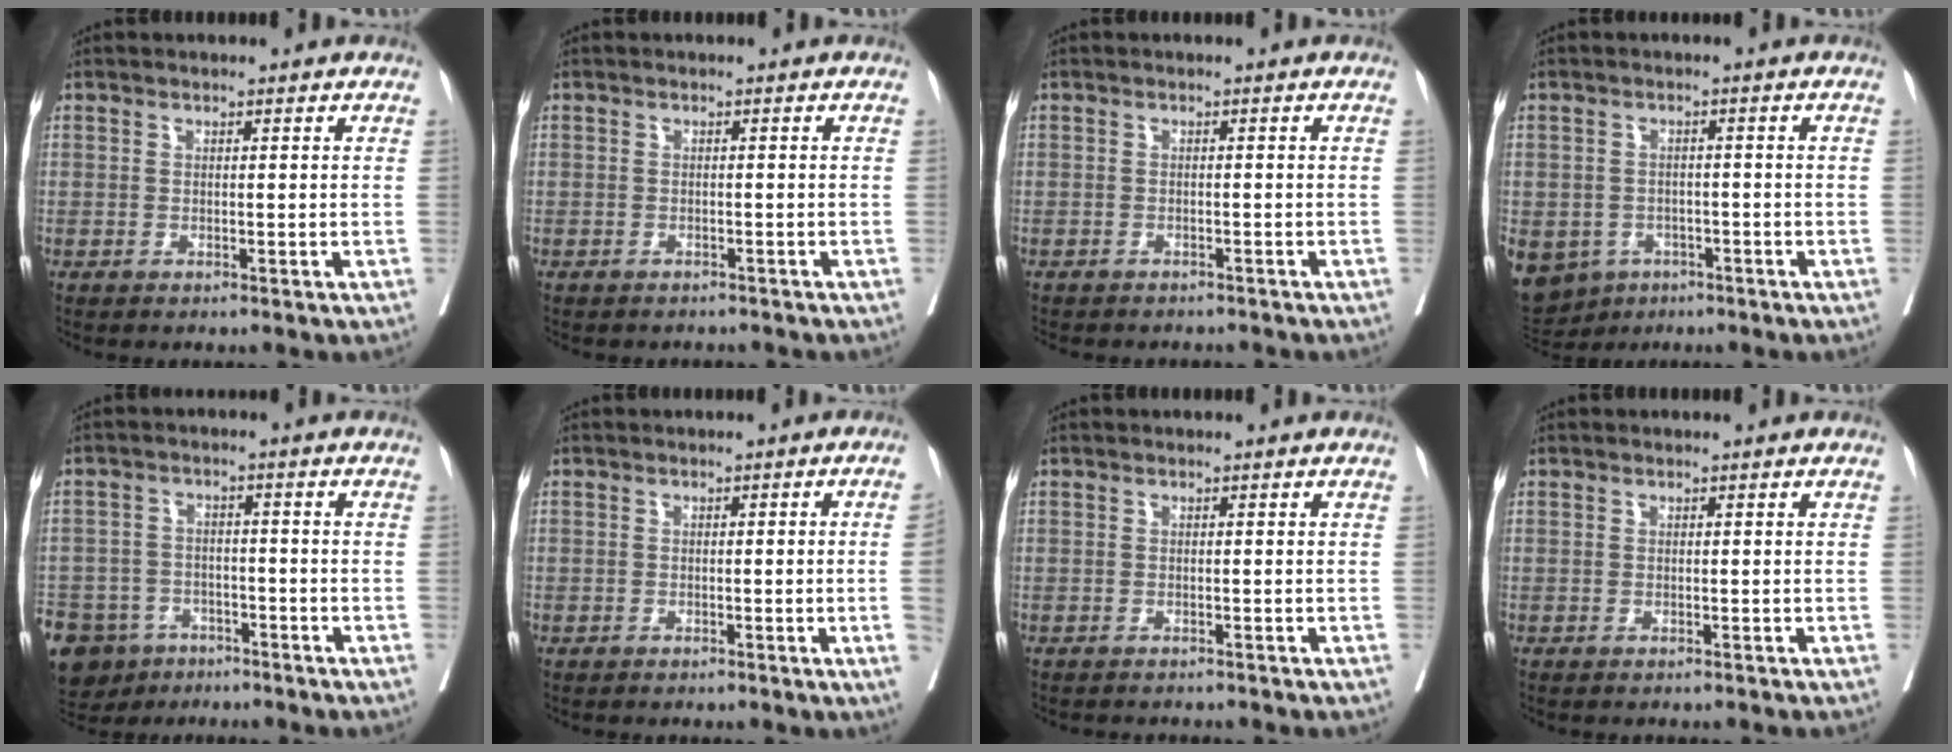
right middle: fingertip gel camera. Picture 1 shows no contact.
{"total": 3.7, "force": [-3.3, 1.3, 0.8], "torque": [-0.013, -0.001, -0.040]}
{"total": 5.9, "force": [-5.3, 2.1, 1.6], "torque": [-0.020, -0.003, -0.064]}
{"total": 13.0, "force": [-6.6, 10.3, 4.3], "torque": [-0.126, -0.003, -0.083]}
{"total": 15.3, "force": [-9.8, 10.5, 5.3], "torque": [-0.149, -0.003, -0.142]}
{"total": 2.9, "force": [-0.5, -0.8, 2.7], "torque": [-0.036, 0.002, -0.005]}
{"total": 2.3, "force": [-2.2, 0.5, 0.6], "torque": [-0.013, -0.005, -0.027]}
{"total": 1.1, "force": [-1.0, 0.1, 0.4], "torque": [-0.003, 0.000, -0.015]}